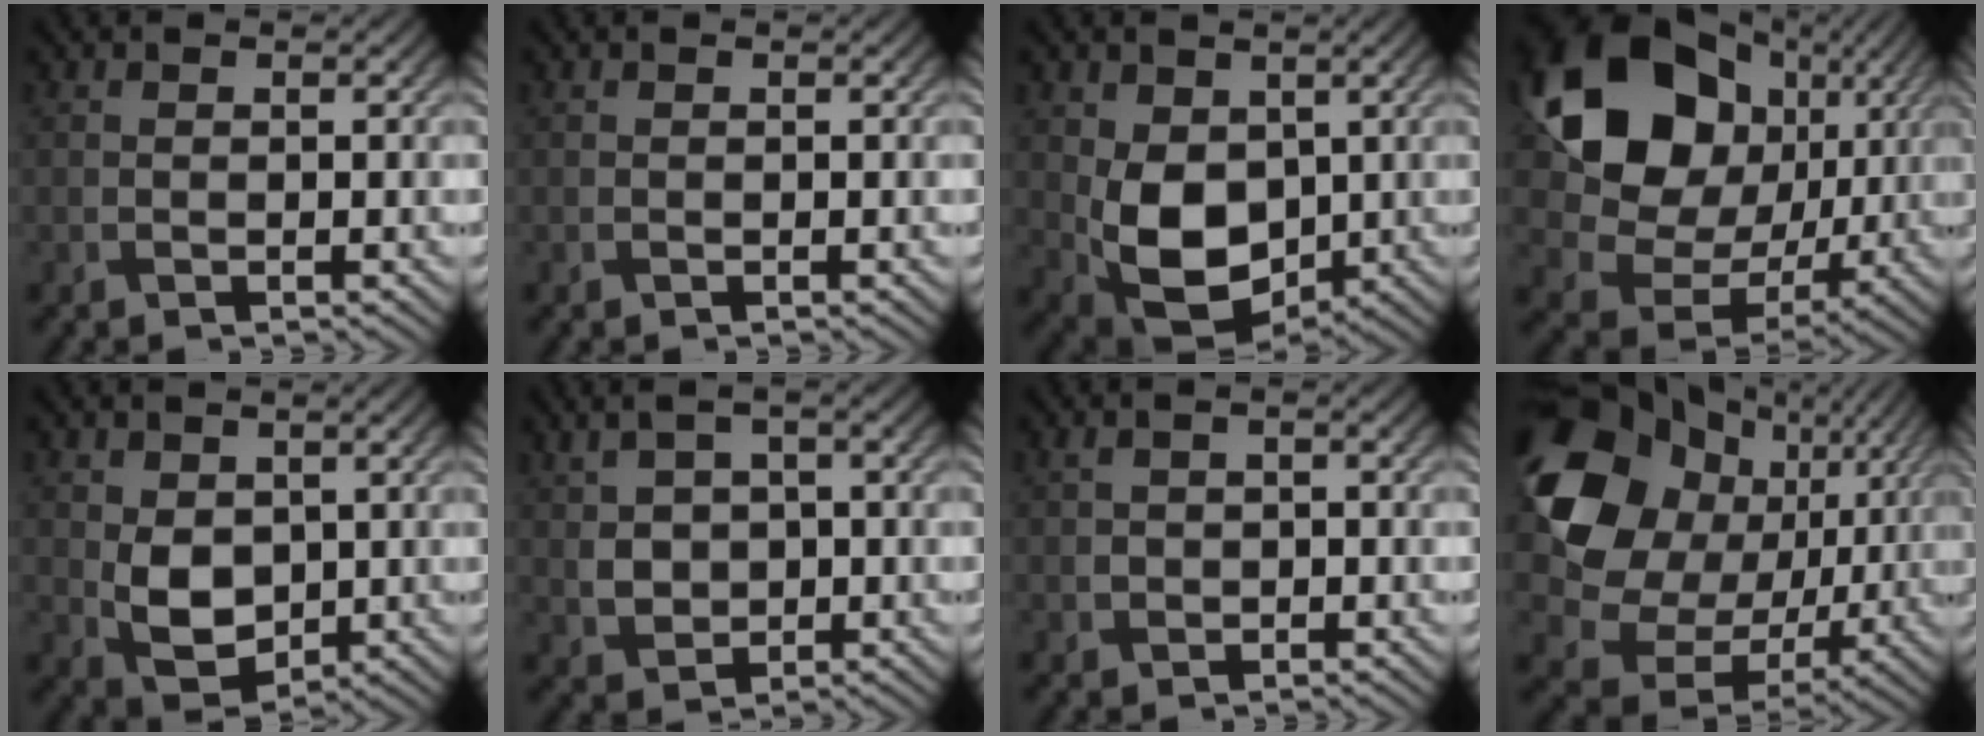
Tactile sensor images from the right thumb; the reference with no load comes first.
{"total": 0.0}
{"total": 9.0, "force": [0.0, 6.4, 6.3], "torque": [-0.140, -0.020, 0.003]}
{"total": 18.9, "force": [4.9, 15.0, 10.4], "torque": [-0.228, 0.003, 0.104]}
{"total": 5.7, "force": [0.5, 4.1, 3.8], "torque": [-0.088, -0.012, 0.015]}
{"total": 4.8, "force": [0.4, 3.4, 3.4], "torque": [-0.073, -0.001, 0.012]}
{"total": 2.0, "force": [-0.2, 1.4, 1.4], "torque": [-0.033, 0.002, -0.002]}
{"total": 18.6, "force": [3.8, 15.5, 9.6], "torque": [-0.247, -0.011, 0.081]}